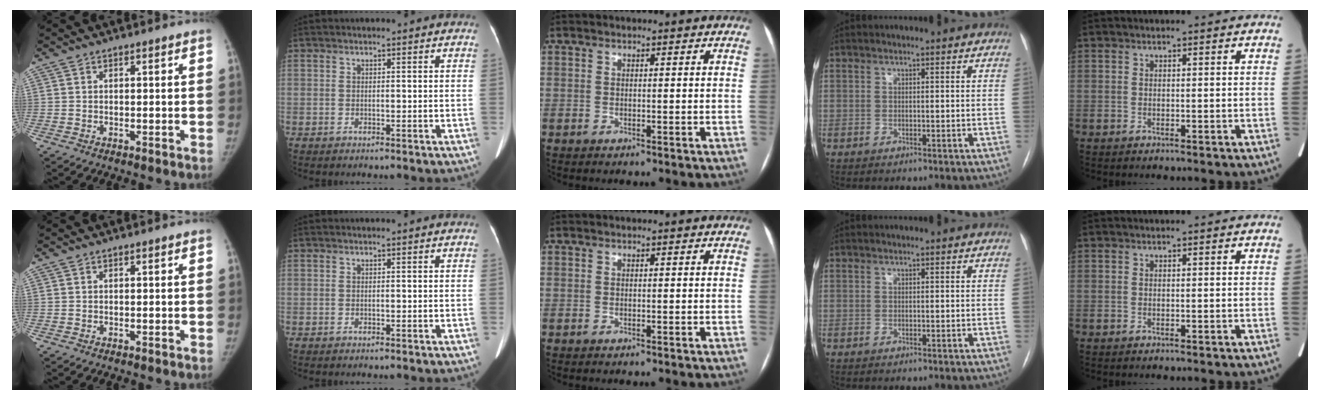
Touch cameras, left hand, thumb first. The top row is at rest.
{}